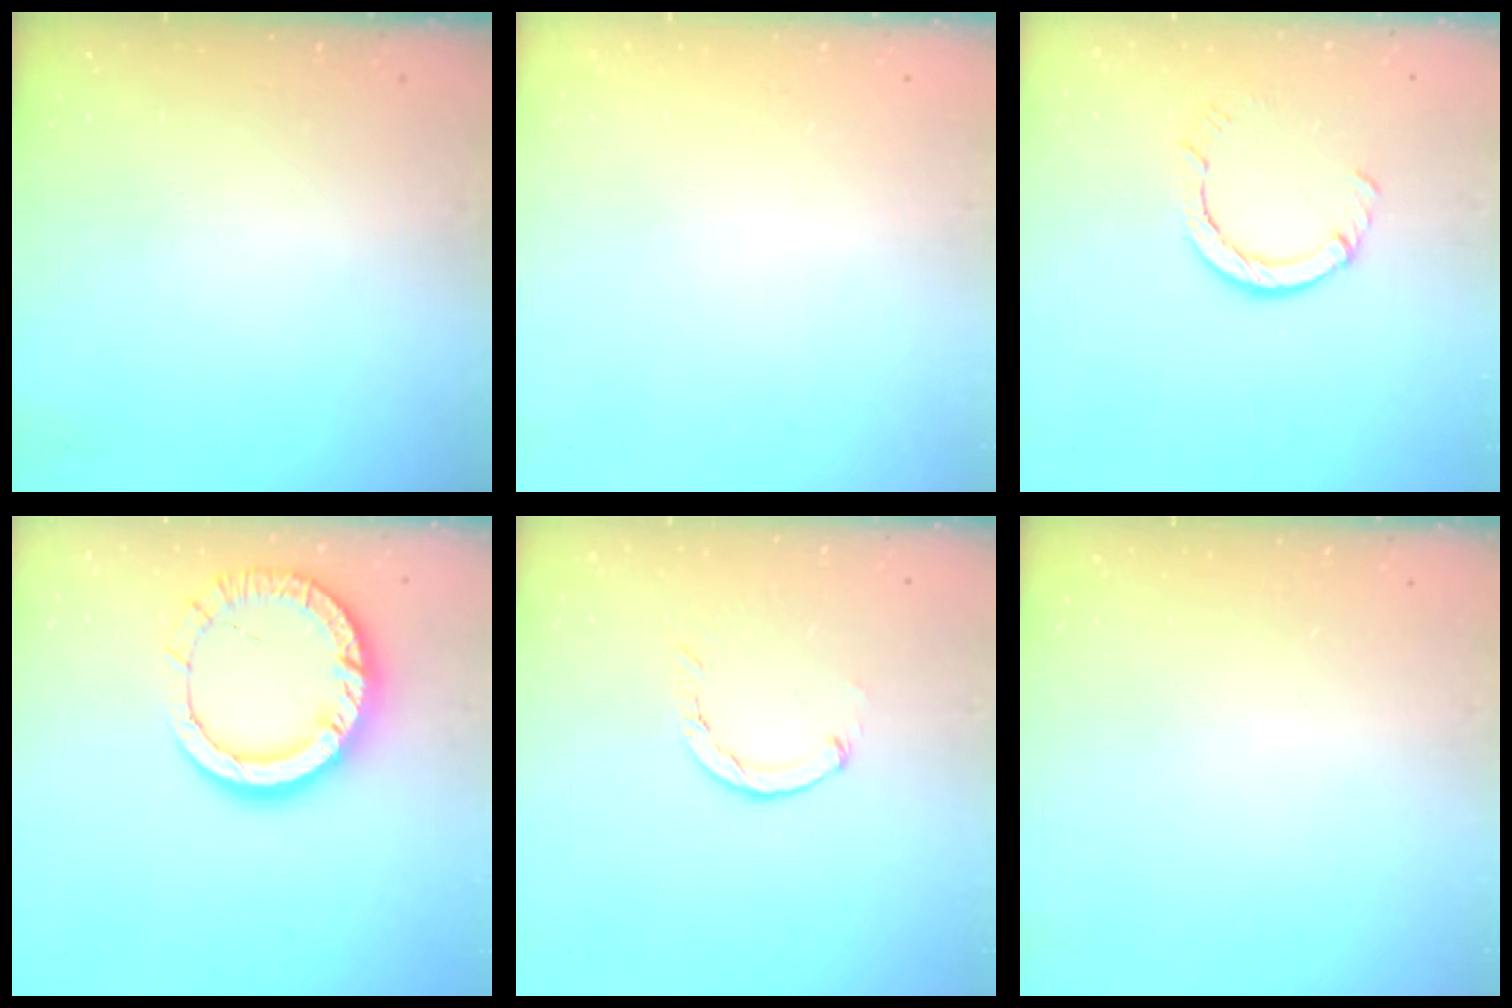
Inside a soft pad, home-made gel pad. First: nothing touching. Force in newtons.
{"total": 2.7, "press": 2.7, "slide": 0.2}
{"total": 4.2, "press": 4.2, "slide": 0.4}
{"total": 13.2, "press": 13.1, "slide": 1.6}
{"total": 2.0, "press": 2.0, "slide": 0.4}
{"total": 0.0}